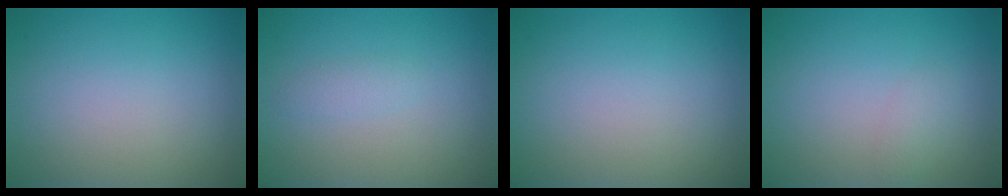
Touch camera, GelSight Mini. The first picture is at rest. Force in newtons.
{"total": 0.9, "press": 0.9, "slide": 0.0}
{"total": 0.0}
{"total": 1.0, "press": 1.0, "slide": 0.1}